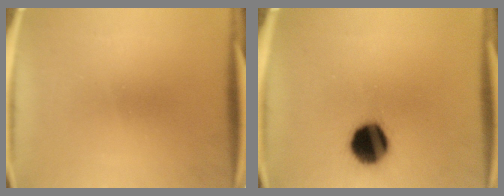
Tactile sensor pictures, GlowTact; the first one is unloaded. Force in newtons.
{"total": 13.4}